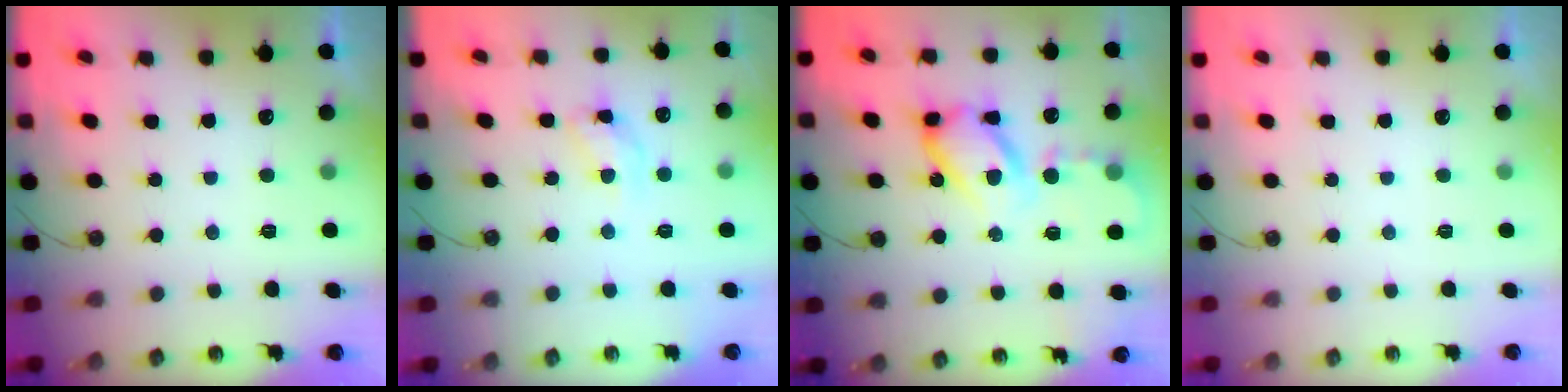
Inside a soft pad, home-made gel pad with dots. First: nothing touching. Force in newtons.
{"total": 10.9, "press": 10.9, "slide": 0.8}
{"total": 14.9, "press": 14.8, "slide": 1.4}
{"total": 0.0}